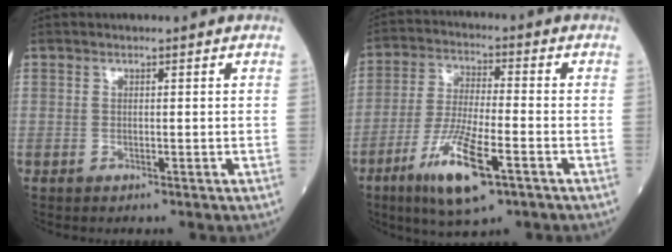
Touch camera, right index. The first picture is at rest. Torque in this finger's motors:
{"motor_torque": [1.91, -0.23, 0.28, 0.08]}